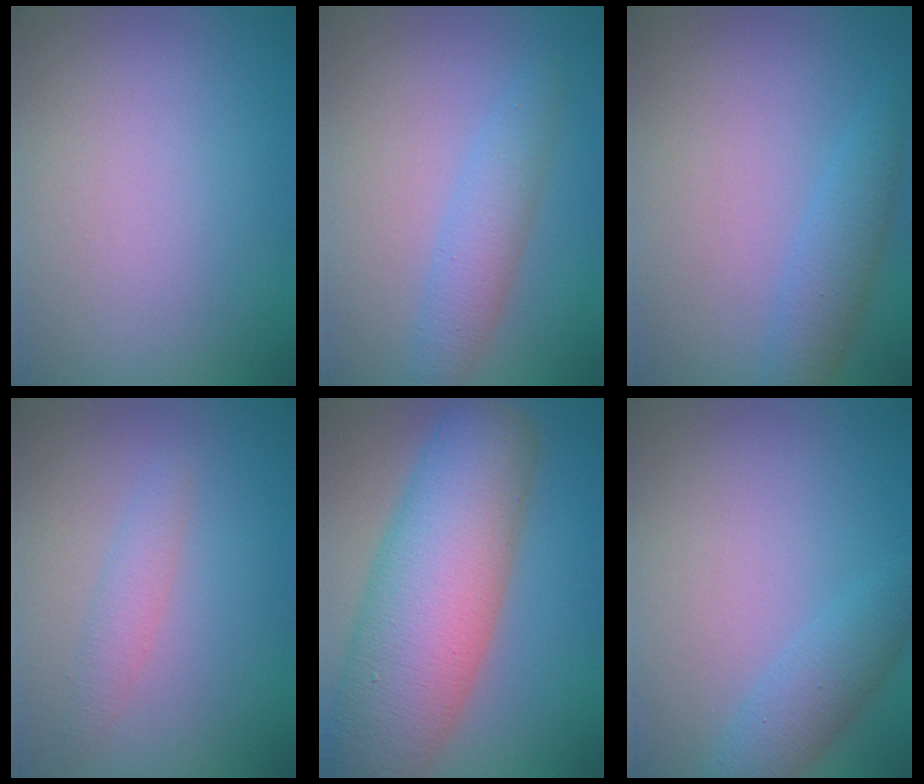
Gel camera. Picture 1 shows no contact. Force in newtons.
{"total": 2.9, "press": 2.9, "slide": 0.0}
{"total": 2.7, "press": 2.7, "slide": 0.0}
{"total": 1.7, "press": 1.7, "slide": 0.1}
{"total": 13.2, "press": 13.2, "slide": 0.7}
{"total": 3.1, "press": 3.1, "slide": 0.2}